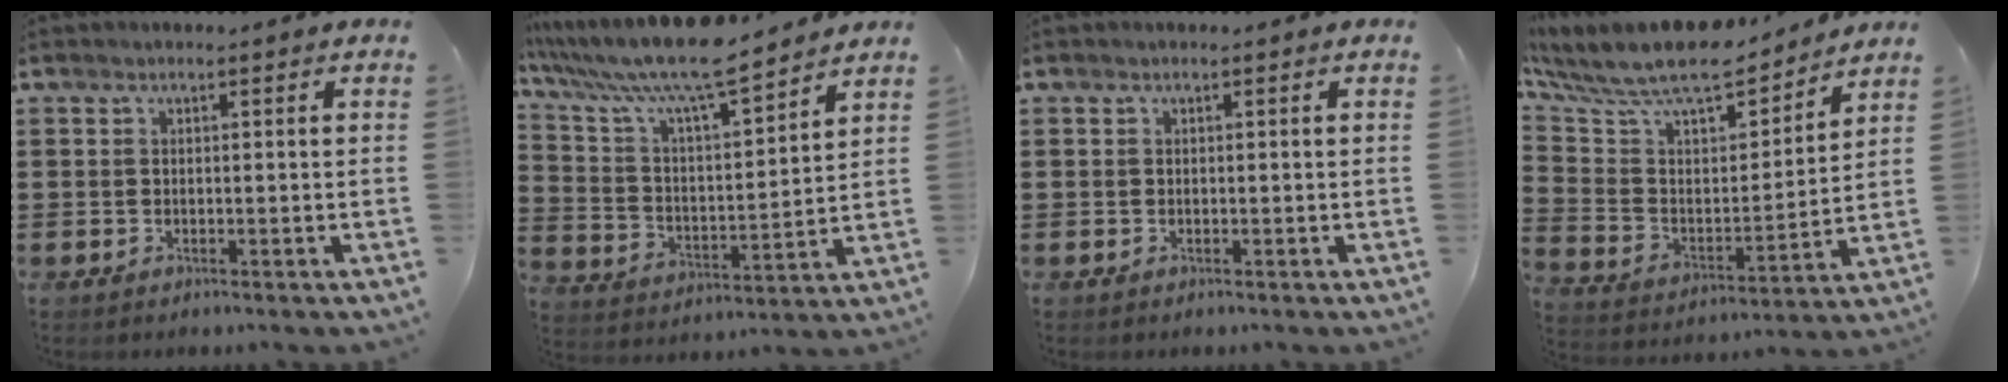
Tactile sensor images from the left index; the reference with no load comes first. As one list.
[{"total": 10.4, "force": [9.0, 0.9, 5.2], "torque": [-0.137, -0.056, 0.152]}, {"total": 0.0}, {"total": 10.8, "force": [9.2, 2.8, 4.9], "torque": [-0.135, -0.061, 0.159]}]